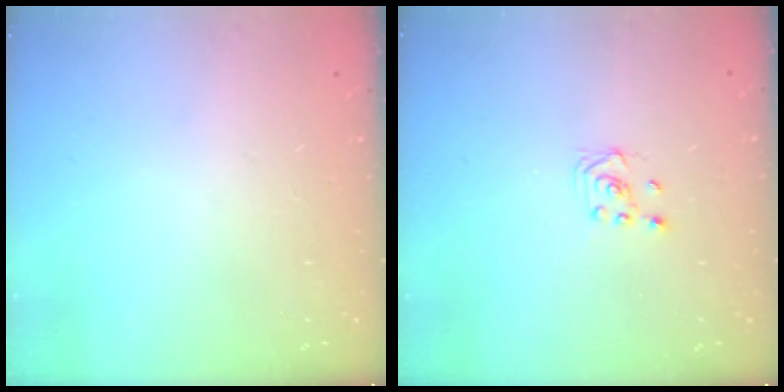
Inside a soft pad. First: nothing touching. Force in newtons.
{"total": 2.3, "press": 2.2, "slide": 0.8}